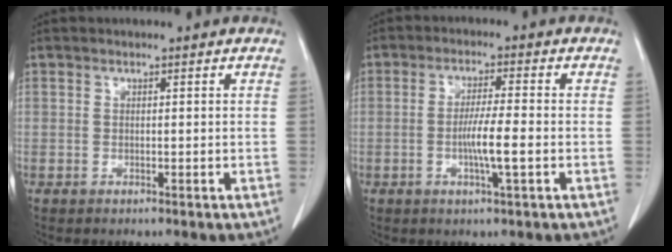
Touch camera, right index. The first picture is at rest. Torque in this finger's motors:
{"motor_torque": [1.14, -0.48, 0.49, 0.07]}